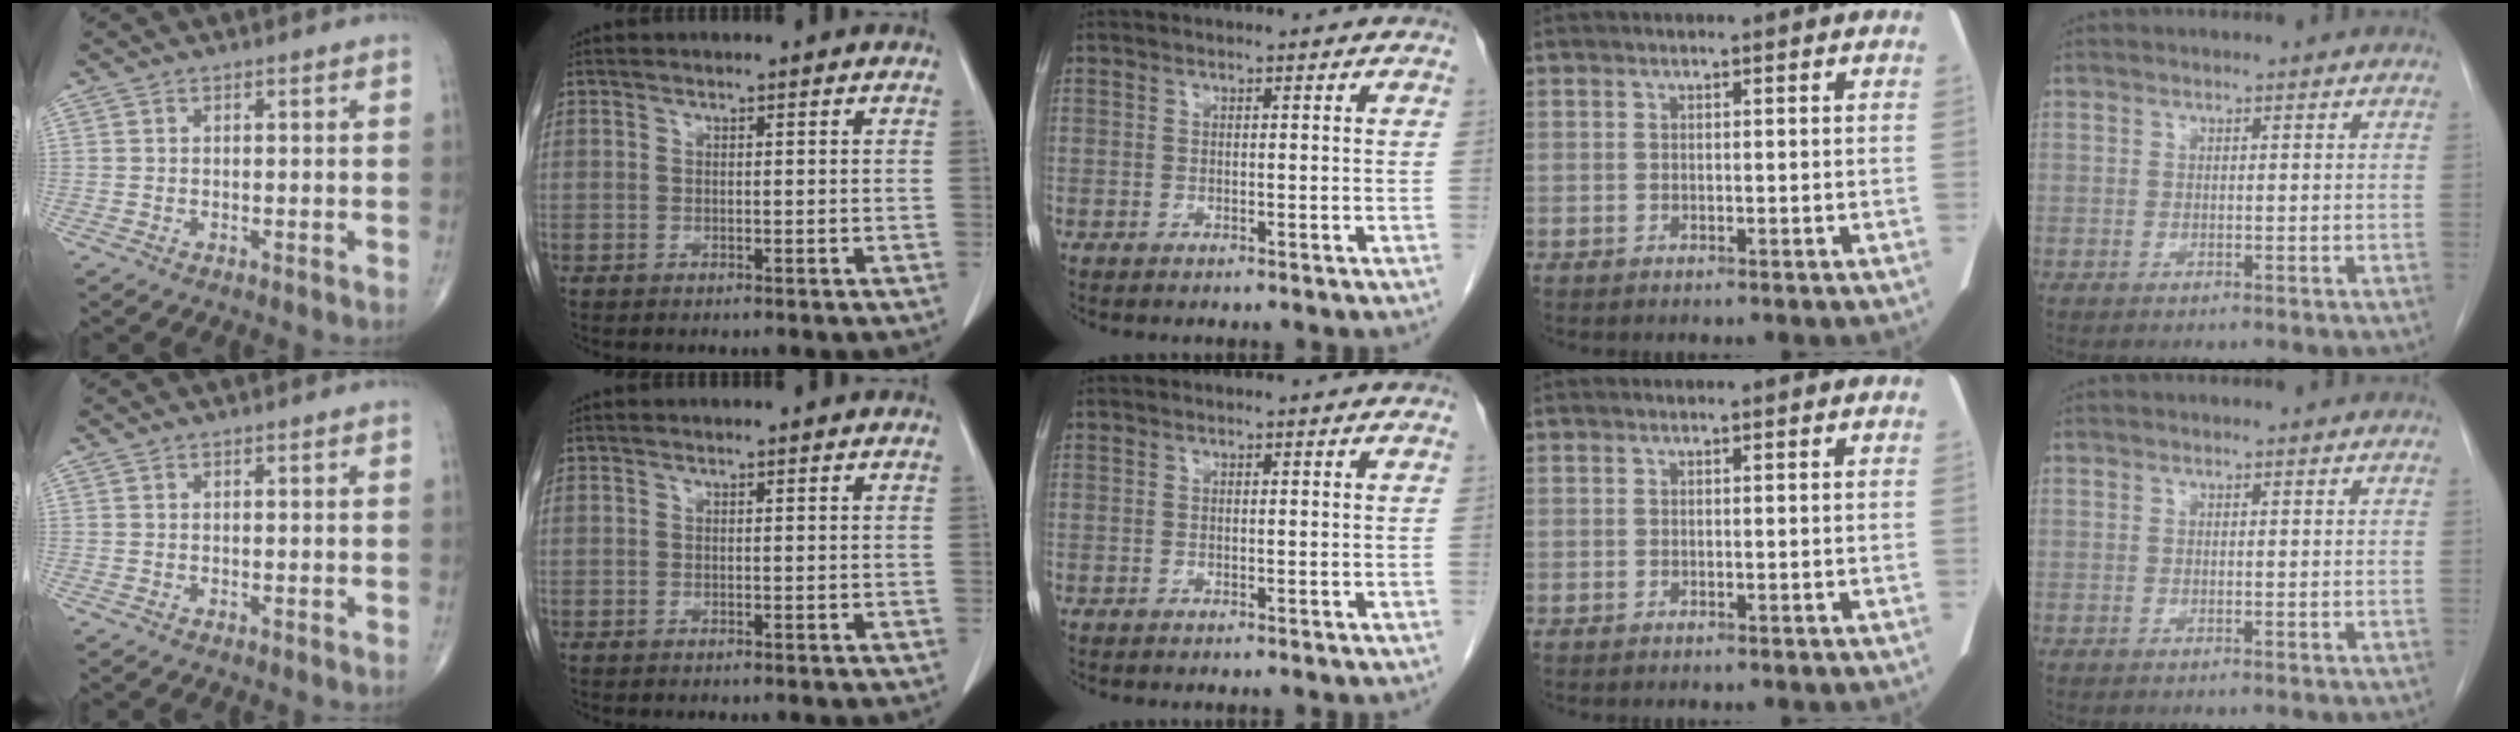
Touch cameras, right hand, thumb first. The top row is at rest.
{}